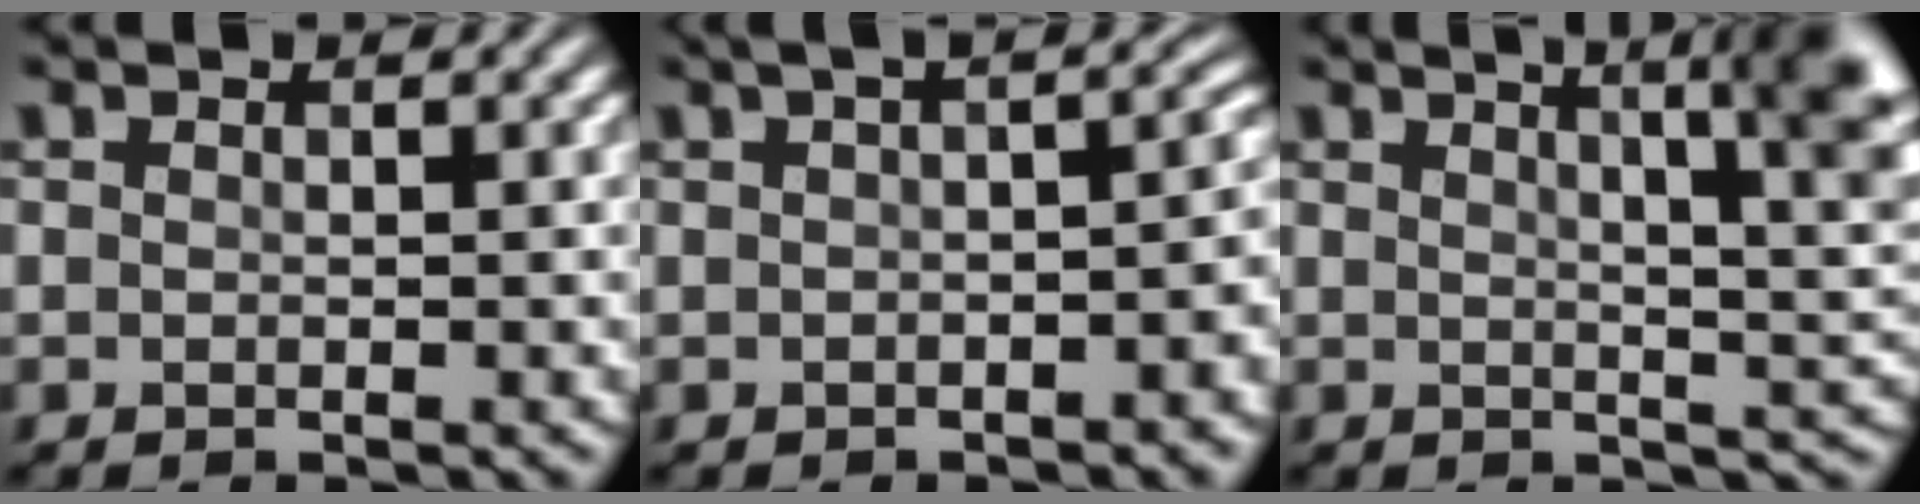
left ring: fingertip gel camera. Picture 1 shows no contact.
{"total": 6.0, "force": [-0.1, 2.6, 5.5], "torque": [-0.041, 0.012, 0.002]}
{"total": 10.3, "force": [4.4, 3.1, 8.8], "torque": [-0.078, 0.032, 0.045]}